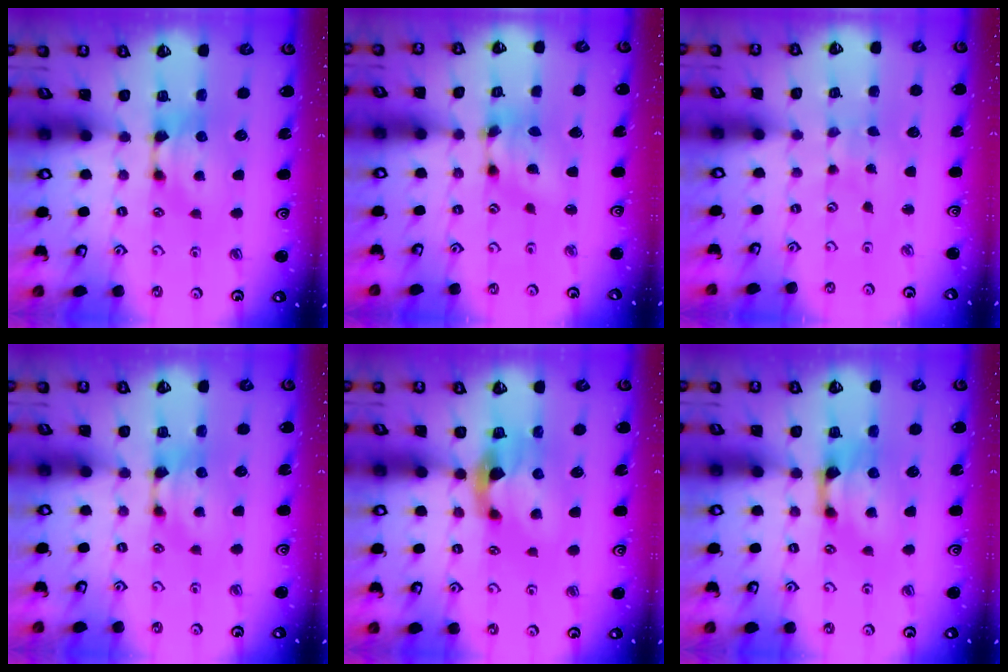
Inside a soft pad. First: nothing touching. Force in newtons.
{"total": 5.5, "press": 5.1, "slide": 2.1}
{"total": 5.7, "press": 5.7, "slide": 0.3}
{"total": 0.0}
{"total": 2.8, "press": 2.5, "slide": 1.3}
{"total": 1.5, "press": 0.7, "slide": 1.4}